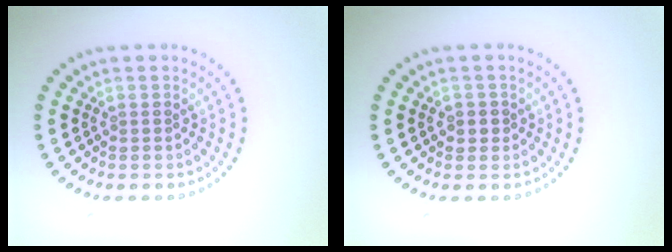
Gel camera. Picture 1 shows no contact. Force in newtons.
{"total": 1.2, "press": 1.1, "slide": 0.5}